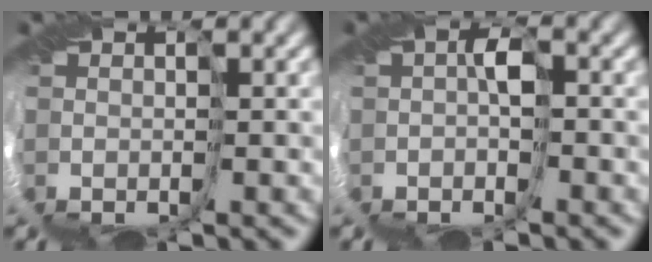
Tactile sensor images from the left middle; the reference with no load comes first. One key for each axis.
{"total": 1.1, "fx": -0.3, "fy": 0.0, "fz": 1.1, "tx": -0.024, "ty": 0.006, "tz": -0.007}